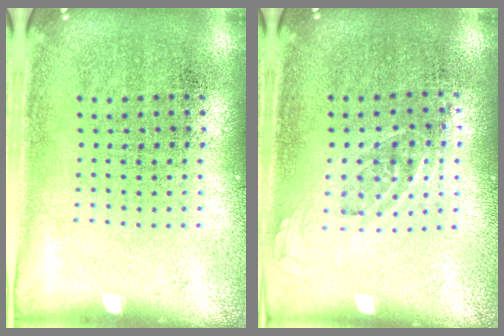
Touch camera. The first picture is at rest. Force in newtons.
{"total": 0.8, "press": 0.7, "slide": 0.4}